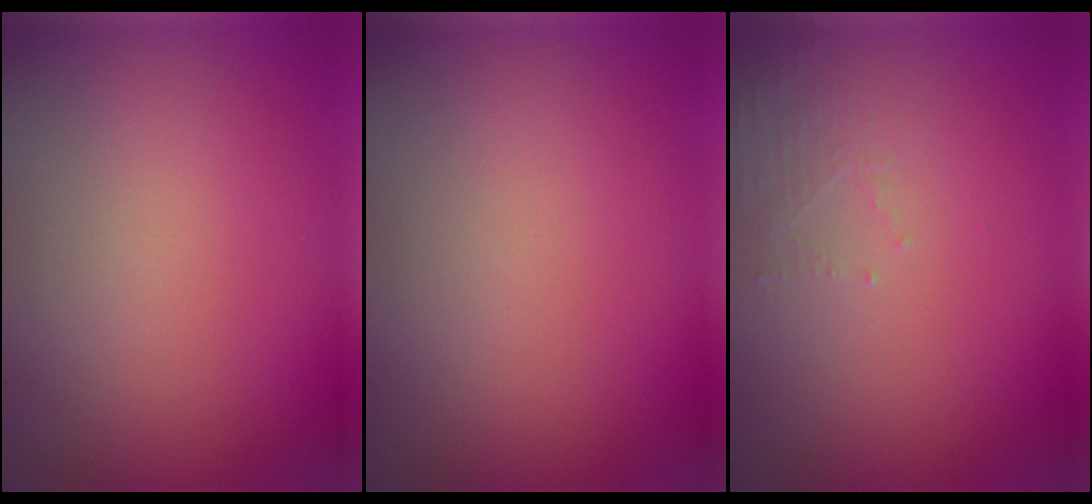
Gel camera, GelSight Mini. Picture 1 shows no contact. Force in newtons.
{"total": 0.0}
{"total": 1.4, "press": 1.3, "slide": 0.3}